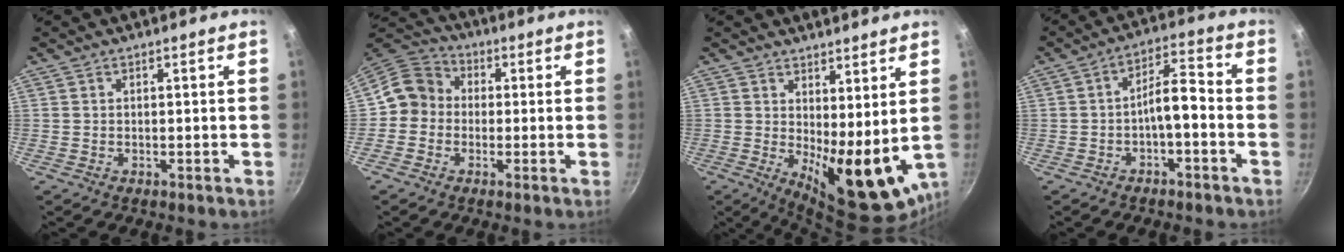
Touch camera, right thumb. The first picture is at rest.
{"total": 8.3, "force": [-0.5, 7.5, 3.4], "torque": [-0.035, 0.027, -0.035]}
{"total": 13.1, "force": [2.1, 5.1, 11.9], "torque": [-0.148, -0.036, 0.045]}
{"total": 6.5, "force": [-2.2, 2.2, 5.6], "torque": [-0.094, 0.044, -0.036]}